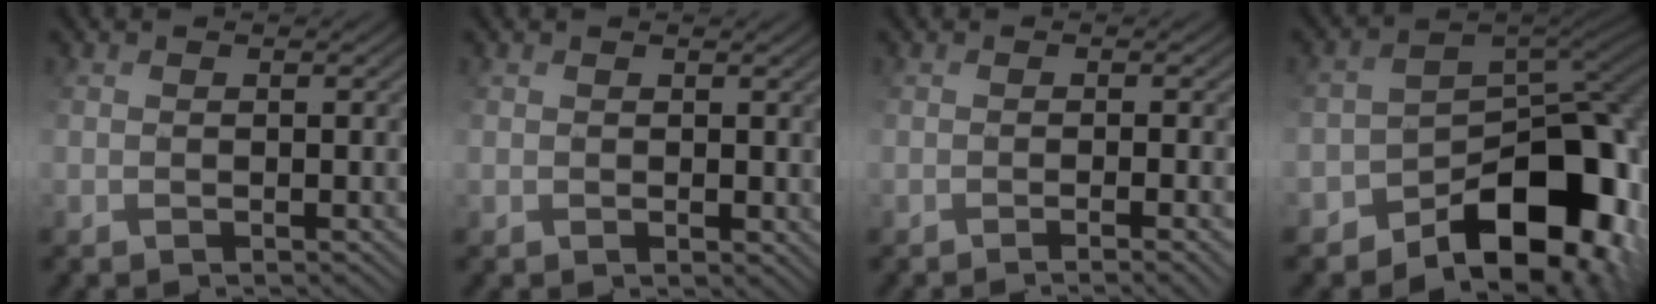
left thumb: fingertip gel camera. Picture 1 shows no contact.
{"total": 1.6, "force": [0.4, 1.4, 0.8], "torque": [-0.016, 0.000, 0.004]}
{"total": 3.8, "force": [-1.9, 1.0, 3.2], "torque": [-0.035, 0.000, -0.008]}
{"total": 13.2, "force": [-7.3, 7.2, 8.3], "torque": [-0.109, -0.014, -0.110]}